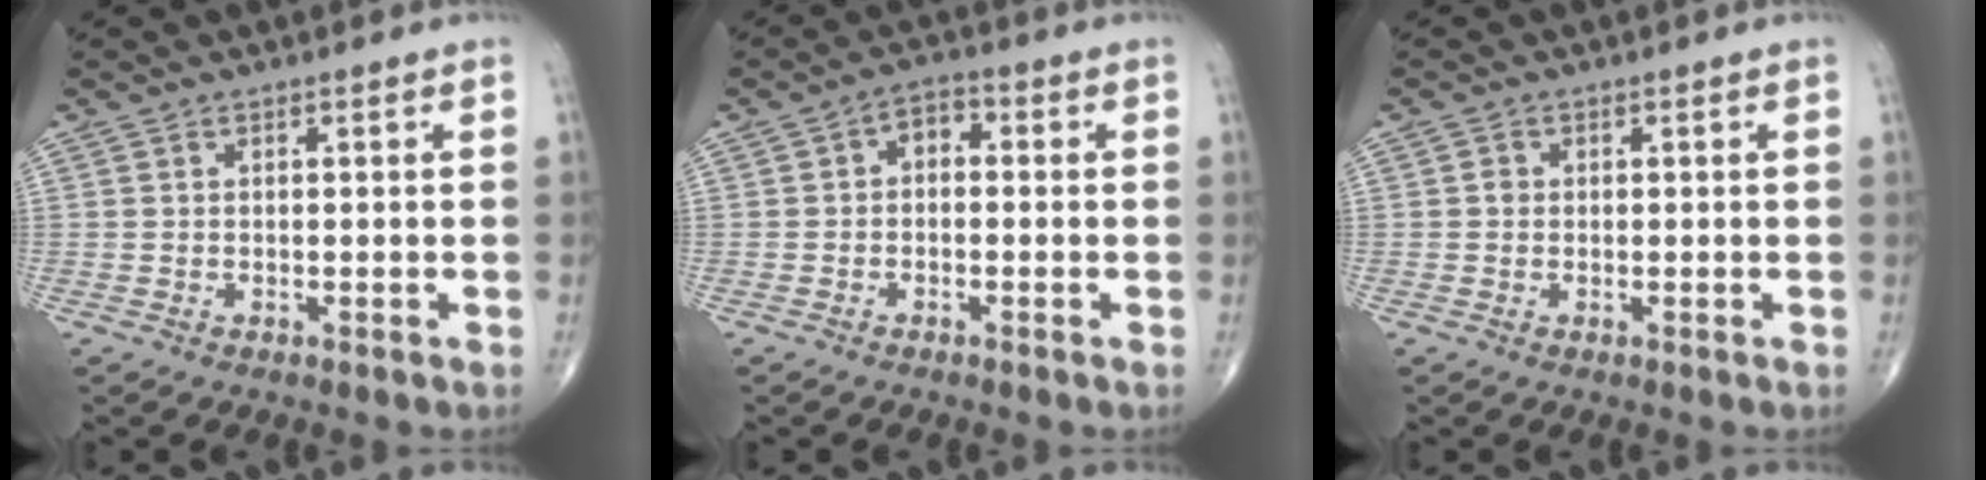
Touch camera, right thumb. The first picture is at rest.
{"total": 3.7, "force": [-0.1, 2.5, 2.6], "torque": [-0.019, 0.017, -0.017]}
{"total": 1.0, "force": [0.0, 0.9, 0.4], "torque": [-0.001, 0.002, -0.001]}